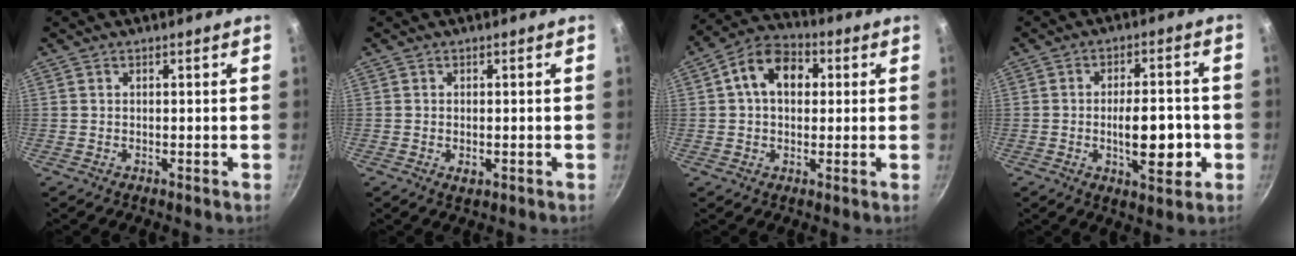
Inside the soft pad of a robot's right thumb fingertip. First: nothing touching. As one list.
[{"total": 2.0, "force": [-0.5, 1.3, 1.5], "torque": [-0.025, -0.004, -0.006]}, {"total": 11.0, "force": [2.3, 7.8, 7.4], "torque": [-0.095, 0.022, 0.020]}, {"total": 10.9, "force": [-2.2, 4.7, 9.6], "torque": [-0.119, 0.012, -0.030]}]